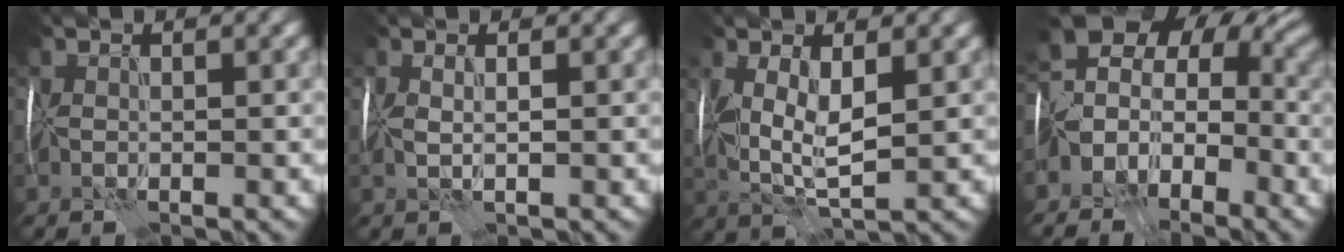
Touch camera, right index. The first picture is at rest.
{"total": 0.6, "force": [0.5, -0.3, -0.1], "torque": [-0.011, 0.005, 0.010]}
{"total": 3.7, "force": [1.1, 1.6, 3.2], "torque": [-0.094, 0.002, 0.025]}
{"total": 6.1, "force": [-2.3, 4.9, 2.7], "torque": [-0.044, 0.010, -0.041]}